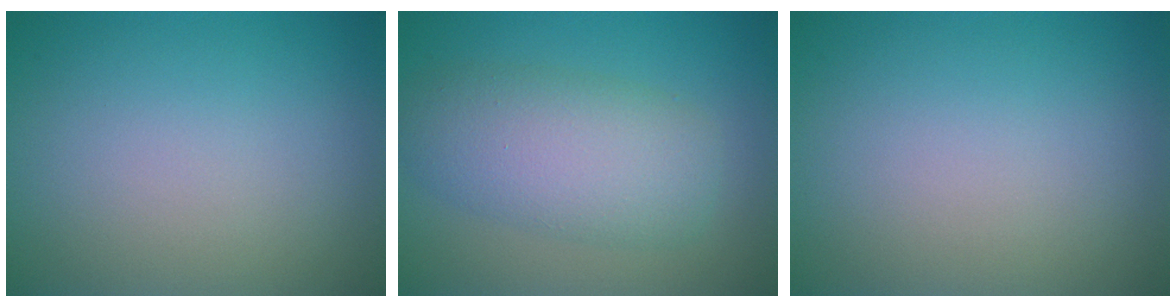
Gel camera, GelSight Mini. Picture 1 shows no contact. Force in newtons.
{"total": 6.1, "press": 6.1, "slide": 0.1}
{"total": 0.0}